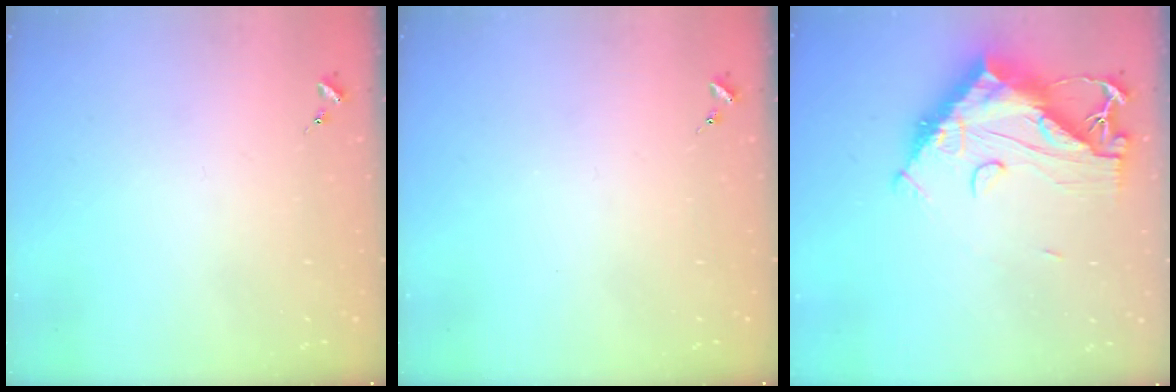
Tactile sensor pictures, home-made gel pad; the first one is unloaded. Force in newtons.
{"total": 0.0}
{"total": 17.4, "press": 17.3, "slide": 1.6}